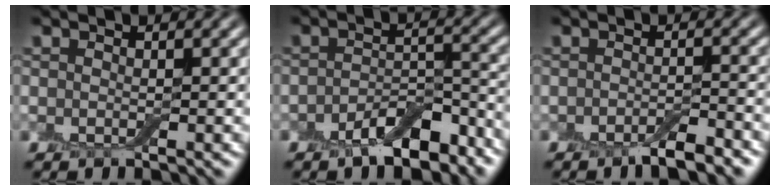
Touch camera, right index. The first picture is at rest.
{"total": 5.4, "force": [-3.6, 2.2, 3.3], "torque": [-0.047, 0.006, -0.062]}
{"total": 3.0, "force": [-2.2, 0.6, 2.0], "torque": [-0.029, 0.000, -0.038]}